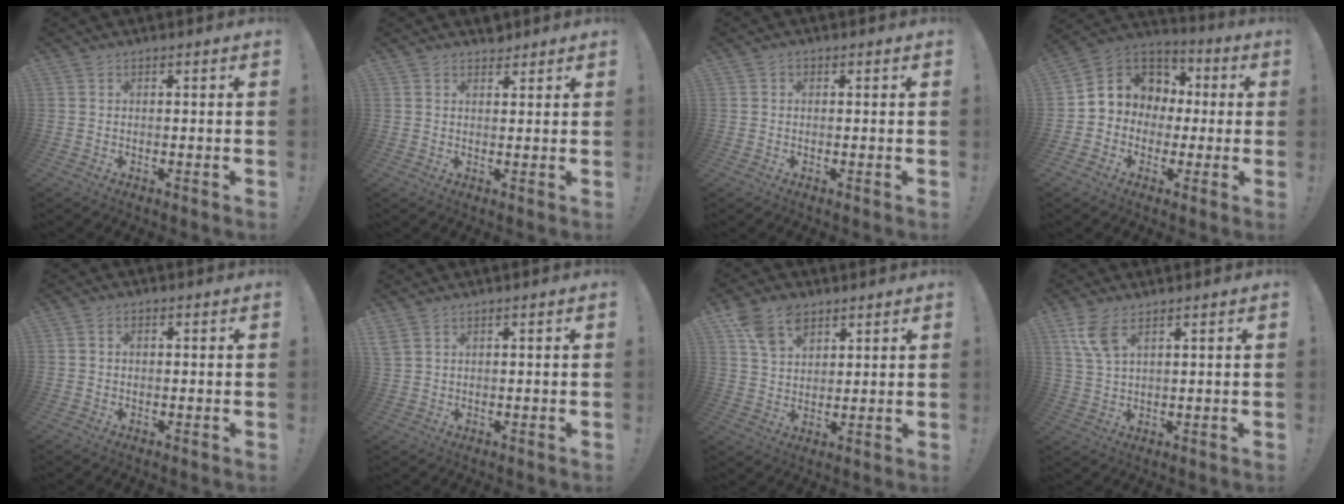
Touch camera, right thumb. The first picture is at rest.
{"total": 2.2, "force": [1.9, 1.0, 0.2], "torque": [0.008, -0.014, 0.034]}
{"total": 0.7, "force": [-0.2, 0.6, 0.2], "torque": [-0.011, 0.005, -0.002]}
{"total": 9.2, "force": [0.1, 8.9, 2.5], "torque": [-0.029, -0.001, 0.016]}
{"total": 1.0, "force": [-0.1, 0.8, 0.5], "torque": [-0.016, 0.007, -0.001]}
{"total": 2.9, "force": [1.9, 1.3, 1.7], "torque": [-0.043, -0.002, 0.039]}
{"total": 10.7, "force": [6.5, 7.0, 4.7], "torque": [-0.069, -0.032, 0.125]}
{"total": 7.2, "force": [4.2, 2.8, 5.2], "torque": [-0.106, -0.016, 0.078]}